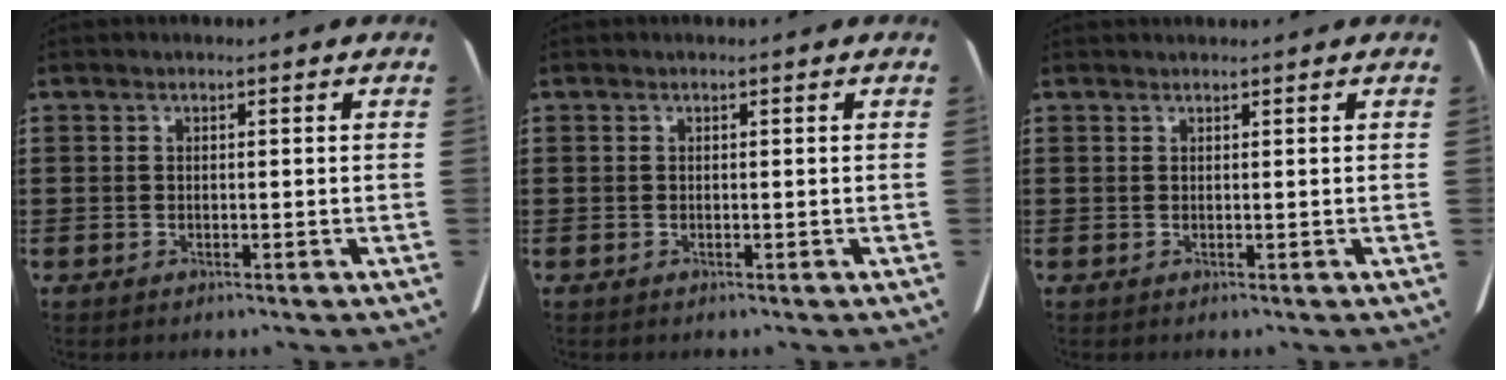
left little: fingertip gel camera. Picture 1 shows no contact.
{"total": 0.0}
{"total": 0.5, "force": [0.5, 0.0, 0.1], "torque": [-0.002, 0.001, 0.010]}